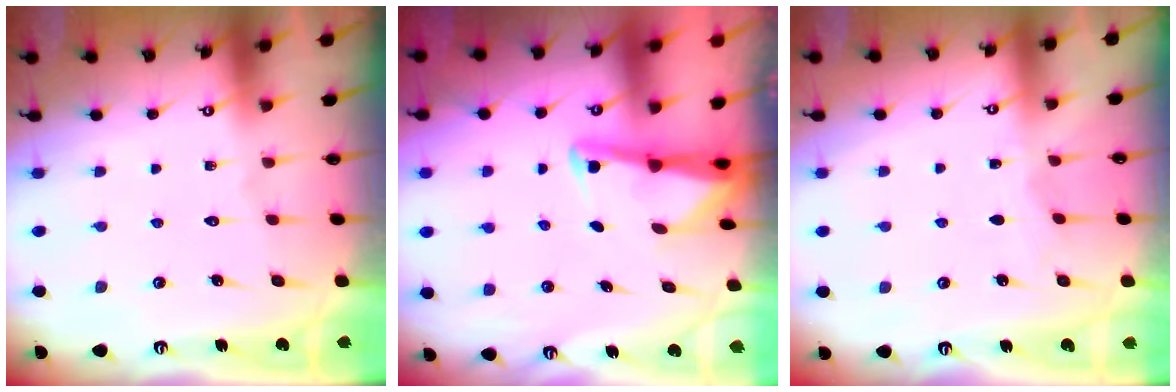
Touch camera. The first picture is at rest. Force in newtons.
{"total": 2.9, "press": 2.8, "slide": 0.3}
{"total": 3.4, "press": 3.4, "slide": 0.4}